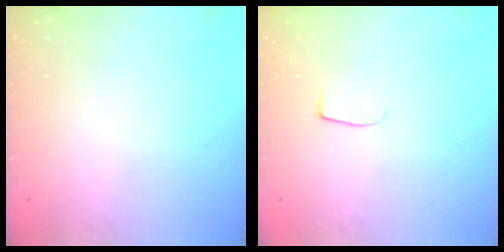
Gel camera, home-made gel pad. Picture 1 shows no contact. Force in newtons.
{"total": 4.3, "press": 4.3, "slide": 0.5}